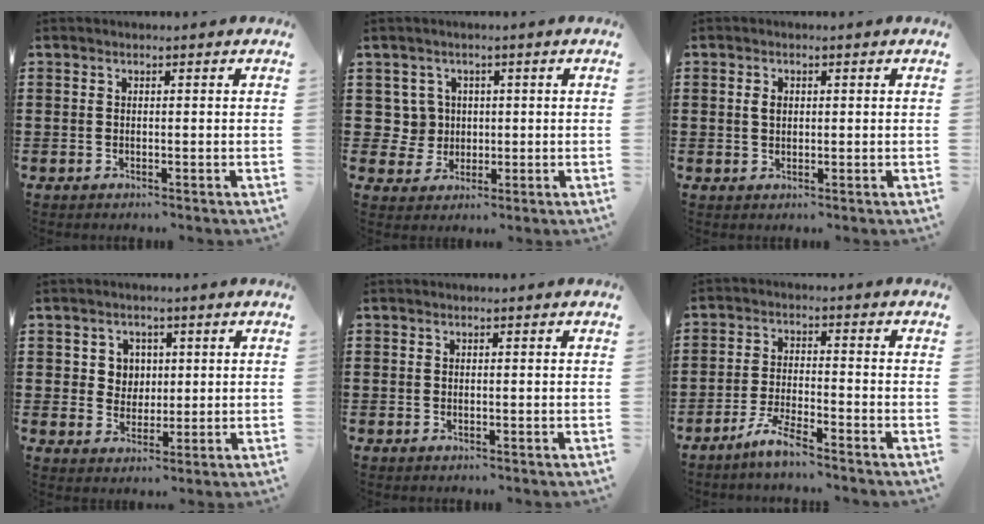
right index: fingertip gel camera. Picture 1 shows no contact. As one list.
[{"total": 4.2, "force": [0.8, 4.1, 0.7], "torque": [-0.035, 0.015, 0.013]}, {"total": 1.2, "force": [0.3, 1.0, 0.6], "torque": [-0.013, 0.004, 0.007]}, {"total": 4.0, "force": [1.2, 3.8, 0.9], "torque": [-0.036, 0.014, 0.020]}, {"total": 0.0}, {"total": 4.8, "force": [-4.2, 0.1, 2.4], "torque": [-0.062, -0.009, -0.083]}]